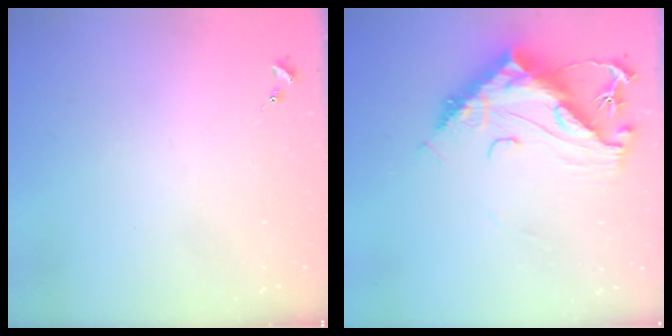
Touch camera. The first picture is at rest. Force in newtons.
{"total": 14.6, "press": 14.5, "slide": 1.5}